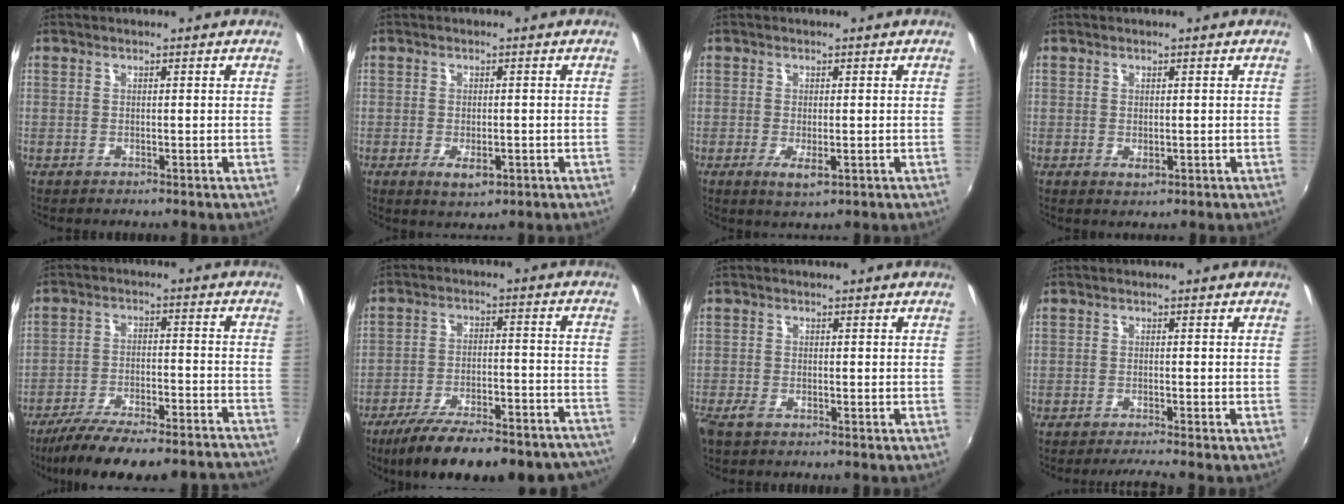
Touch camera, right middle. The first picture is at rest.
{"total": 3.8, "force": [-1.4, 1.7, 3.0], "torque": [-0.058, -0.009, -0.019]}
{"total": 3.5, "force": [-1.1, 1.2, 3.1], "torque": [-0.057, -0.012, -0.014]}
{"total": 1.2, "force": [0.0, 0.8, 0.9], "torque": [-0.014, -0.002, 0.001]}
{"total": 22.5, "force": [-20.1, 3.6, 9.4], "torque": [-0.166, -0.025, -0.278]}
{"total": 25.9, "force": [-21.8, 6.8, 12.3], "torque": [-0.199, -0.022, -0.289]}
{"total": 2.5, "force": [-1.9, 0.9, 1.4], "torque": [-0.034, -0.008, -0.037]}
{"total": 3.0, "force": [-2.7, -0.7, 1.1], "torque": [-0.027, -0.007, -0.049]}